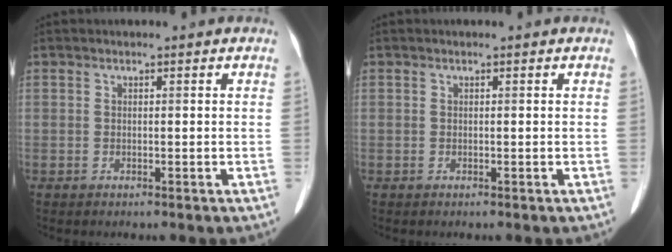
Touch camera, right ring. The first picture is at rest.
{"total": 0.0}